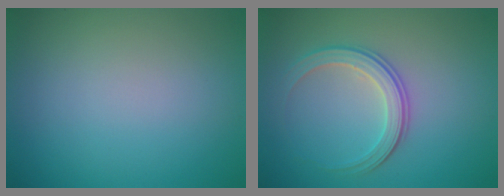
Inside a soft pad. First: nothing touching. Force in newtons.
{"total": 2.9, "press": 2.7, "slide": 1.0}